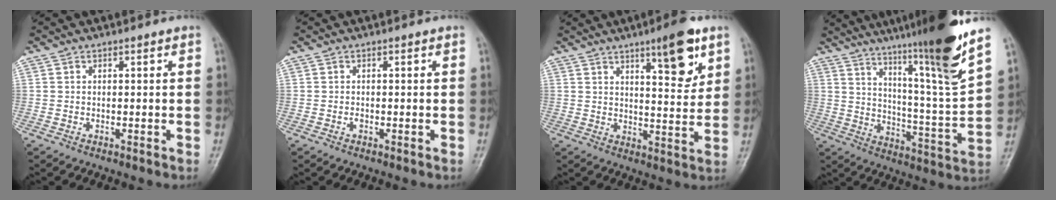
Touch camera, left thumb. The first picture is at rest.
{"total": 0.6, "force": [-0.2, 0.4, 0.4], "torque": [-0.006, 0.000, -0.005]}
{"total": 10.0, "force": [5.8, 2.8, 7.6], "torque": [-0.091, -0.035, 0.084]}
{"total": 21.1, "force": [15.1, -0.1, 14.8], "torque": [-0.207, -0.088, 0.232]}